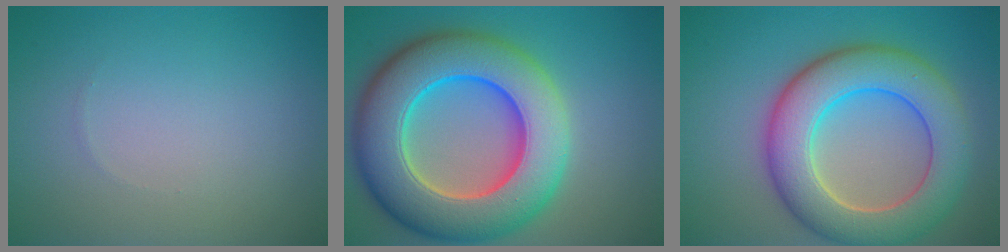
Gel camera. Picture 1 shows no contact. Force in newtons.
{"total": 13.3, "press": 13.1, "slide": 2.1}
{"total": 9.2, "press": 9.2, "slide": 0.6}